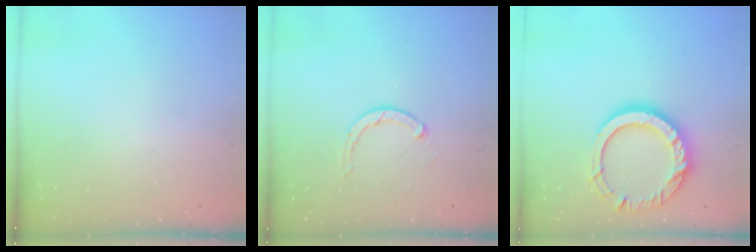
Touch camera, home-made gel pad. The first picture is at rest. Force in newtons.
{"total": 2.3, "press": 2.3, "slide": 0.3}
{"total": 15.6, "press": 15.5, "slide": 1.4}